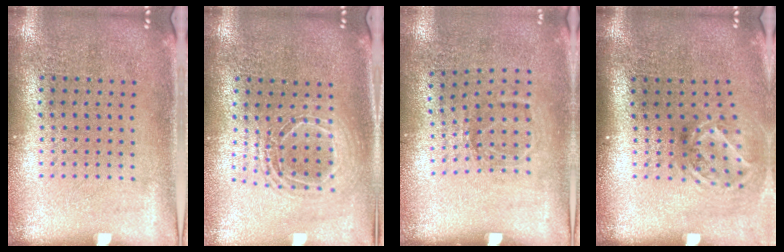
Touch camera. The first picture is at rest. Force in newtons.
{"total": 1.5, "press": 1.3, "slide": 0.8}
{"total": 1.2, "press": 0.8, "slide": 0.8}
{"total": 1.9, "press": 1.3, "slide": 1.5}